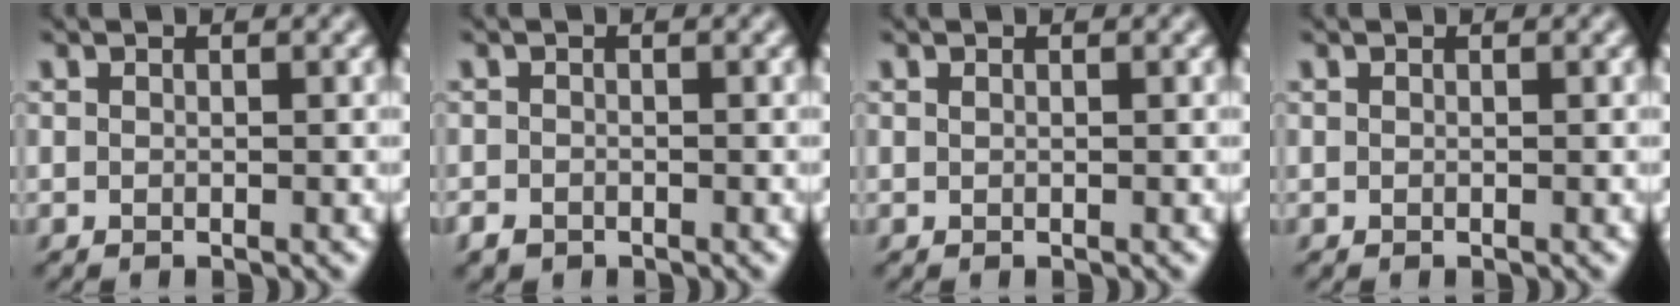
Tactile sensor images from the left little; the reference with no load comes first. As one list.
[{"total": 1.2, "force": [-0.8, 0.9, 0.3], "torque": [-0.004, -0.003, -0.019]}, {"total": 0.0}, {"total": 0.0}]